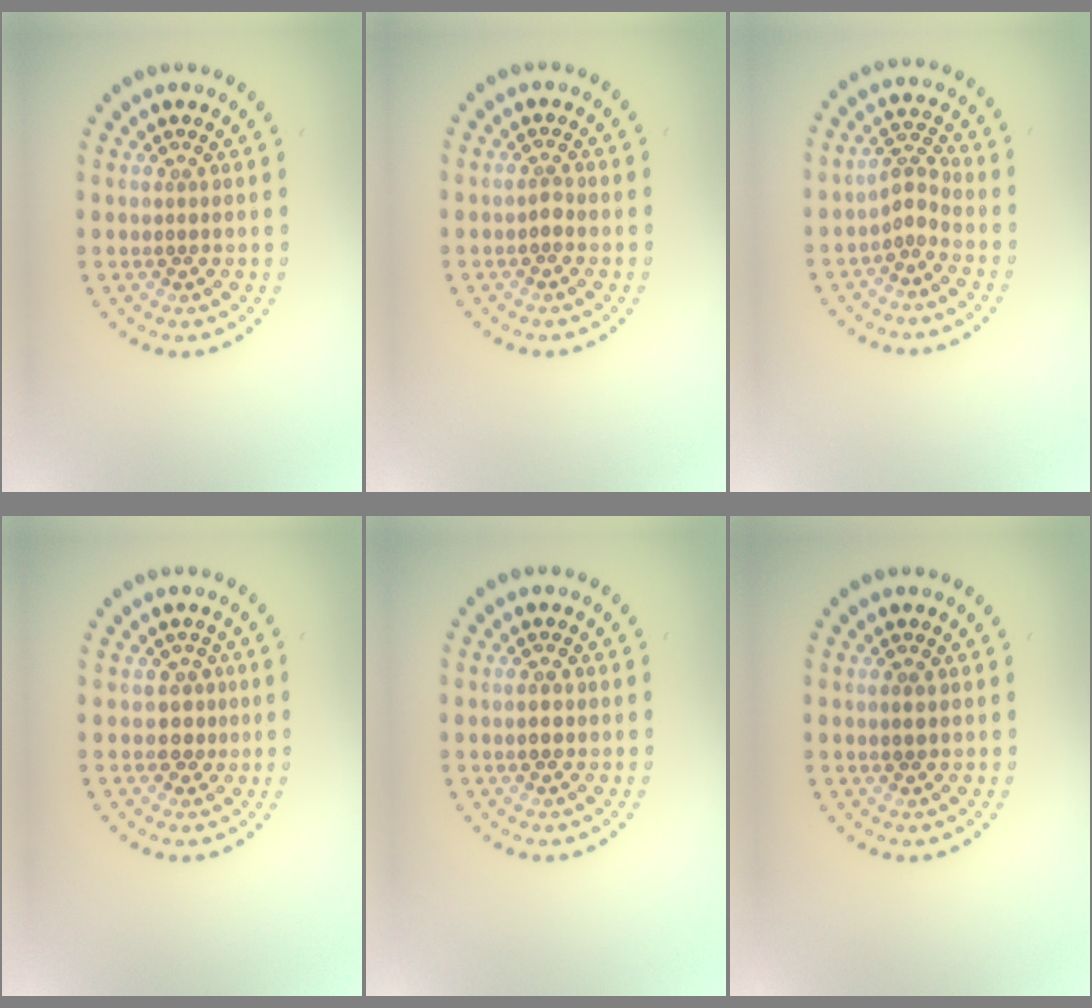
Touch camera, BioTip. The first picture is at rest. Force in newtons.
{"total": 0.9, "press": 0.6, "slide": 0.6}
{"total": 2.1, "press": 1.4, "slide": 1.5}
{"total": 1.8, "press": 1.3, "slide": 1.2}
{"total": 1.1, "press": 1.1, "slide": 0.1}
{"total": 1.1, "press": 1.1, "slide": 0.2}